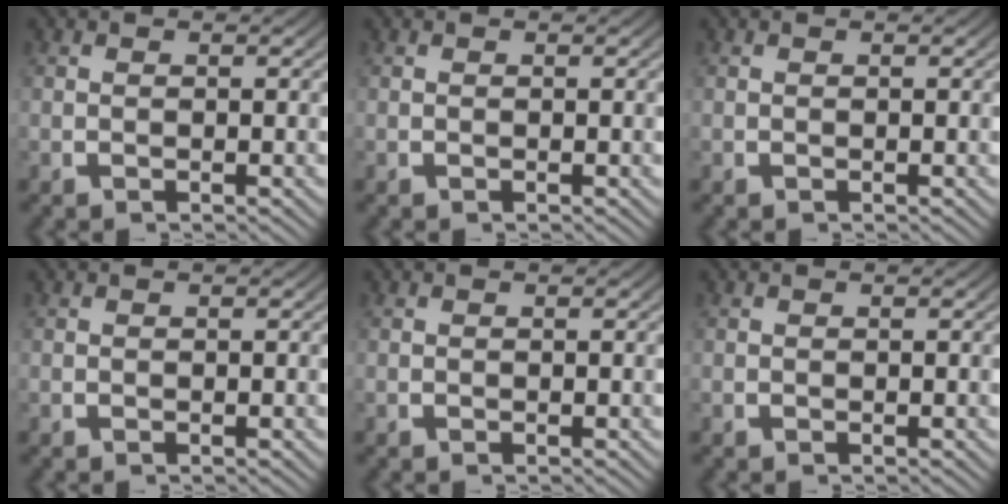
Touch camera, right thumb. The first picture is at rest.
{"total": 0.0}
{"total": 0.0}
{"total": 0.0}
{"total": 0.0}
{"total": 0.0}